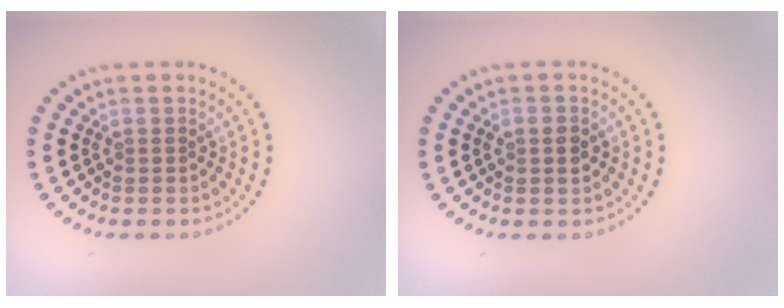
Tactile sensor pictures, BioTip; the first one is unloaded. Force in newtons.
{"total": 1.9, "press": 1.9, "slide": 0.2}